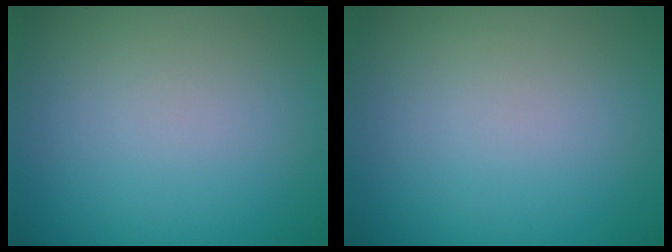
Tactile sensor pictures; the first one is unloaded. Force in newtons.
{"total": 0.0}